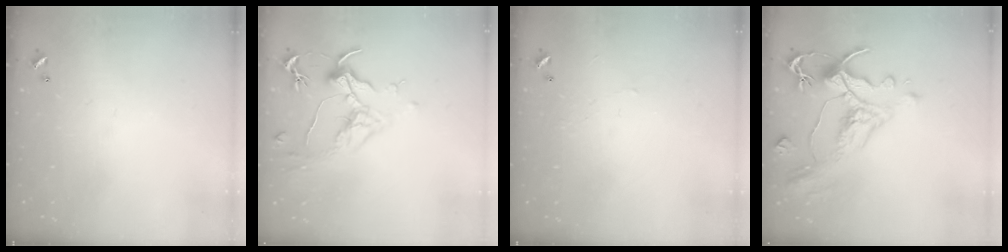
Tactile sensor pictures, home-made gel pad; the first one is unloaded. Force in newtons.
{"total": 1.6, "press": 1.4, "slide": 0.7}
{"total": 2.1, "press": 2.1, "slide": 0.6}
{"total": 1.8, "press": 0.9, "slide": 1.5}